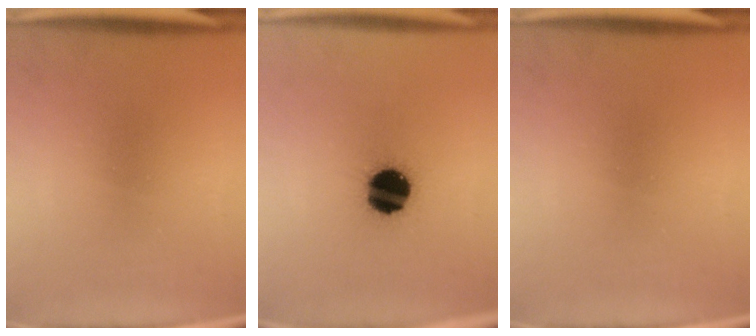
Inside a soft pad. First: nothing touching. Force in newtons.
{"total": 15.4}
{"total": 0.0}